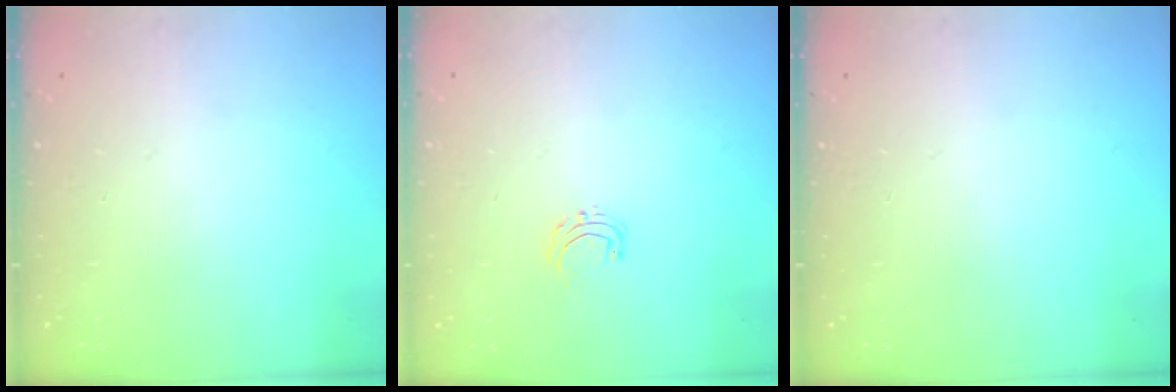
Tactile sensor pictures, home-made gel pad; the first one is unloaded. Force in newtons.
{"total": 4.7, "press": 4.7, "slide": 0.3}
{"total": 0.0}